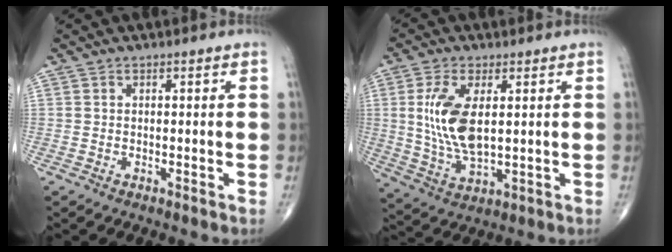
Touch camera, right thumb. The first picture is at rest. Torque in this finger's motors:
{"motor_torque": [-0.26, 0.70, 1.00, 0.06, 0.28]}